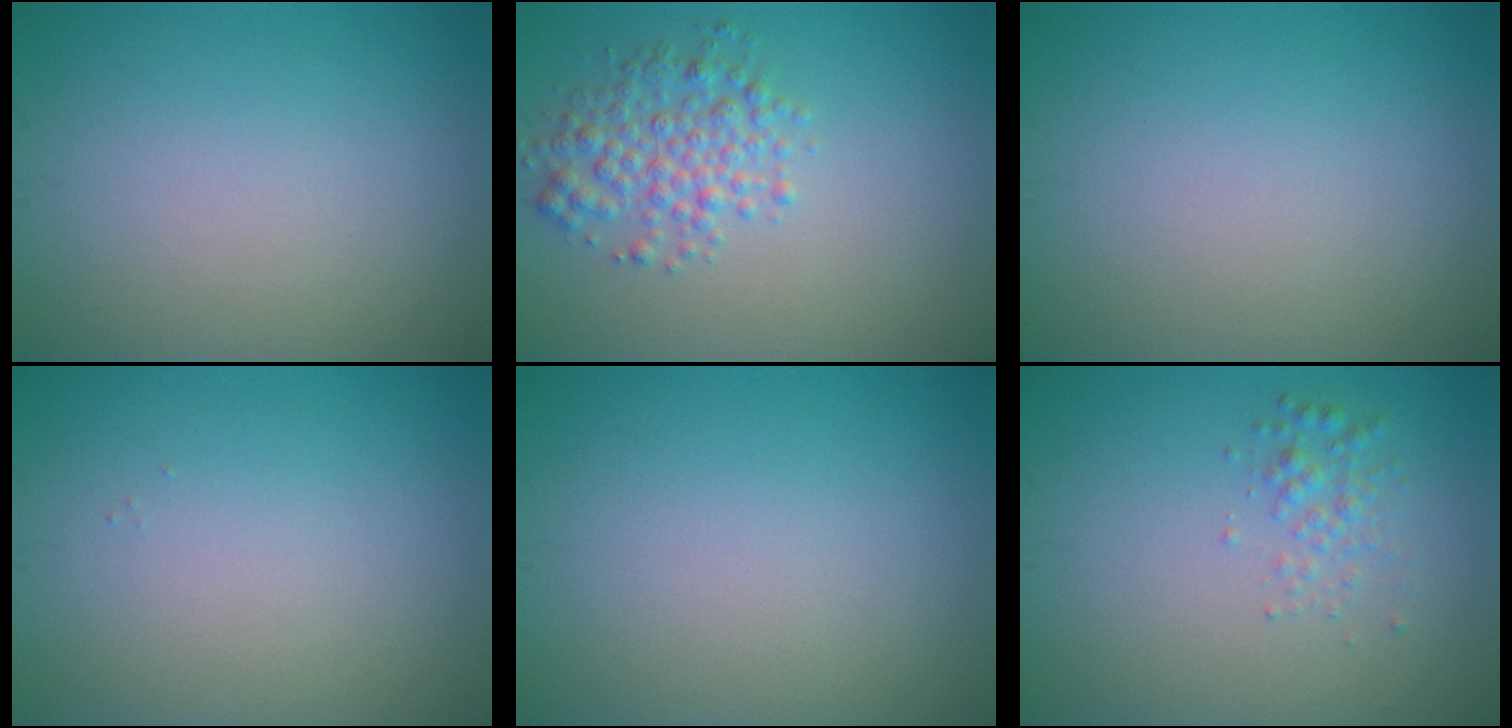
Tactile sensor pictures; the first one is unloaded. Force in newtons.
{"total": 3.6, "press": 3.6, "slide": 0.0}
{"total": 0.0}
{"total": 0.0}
{"total": 0.0}
{"total": 1.7, "press": 1.7, "slide": 0.1}